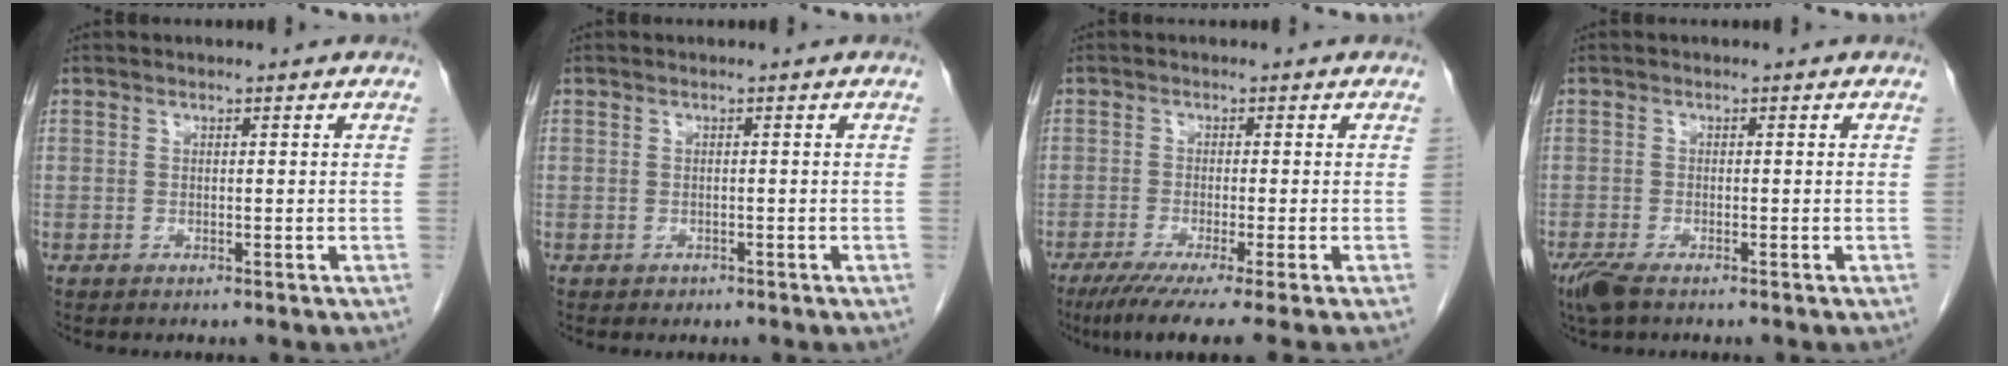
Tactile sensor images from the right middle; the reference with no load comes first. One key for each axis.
{"total": 0.6, "fx": -0.4, "fy": 0.5, "fz": 0.1, "tx": -0.006, "ty": 0.002, "tz": -0.005}
{"total": 9.1, "fx": -7.0, "fy": -1.3, "fz": 5.7, "tx": -0.070, "ty": -0.029, "tz": -0.108}
{"total": 3.4, "fx": -2.4, "fy": 0.9, "fz": 2.3, "tx": -0.054, "ty": -0.011, "tz": -0.043}